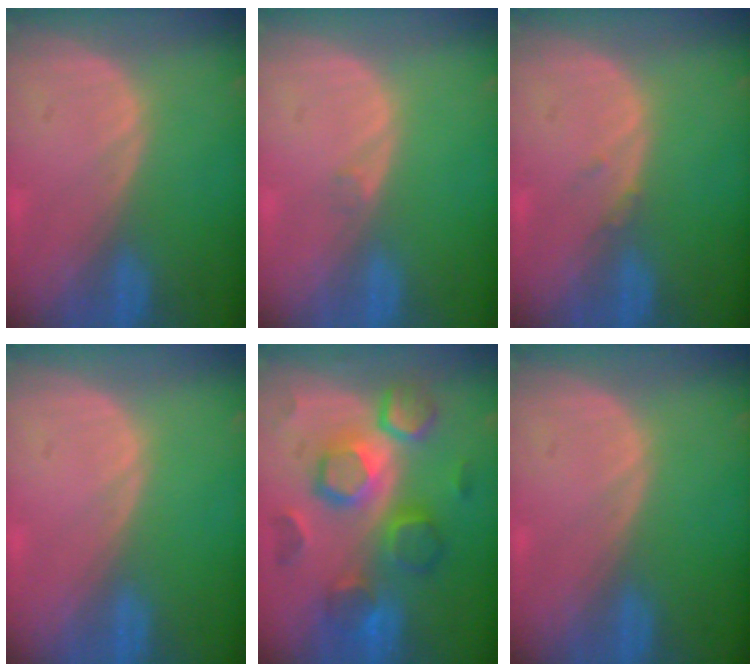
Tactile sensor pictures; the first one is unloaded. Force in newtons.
{"total": 0.5, "press": 0.5, "slide": 0.1}
{"total": 0.8, "press": 0.8, "slide": 0.1}
{"total": 0.0}
{"total": 10.4, "press": 10.4, "slide": 0.8}
{"total": 0.0}